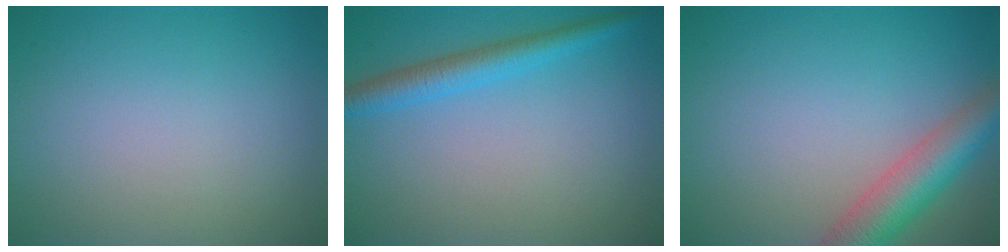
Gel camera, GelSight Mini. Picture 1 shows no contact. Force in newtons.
{"total": 3.0, "press": 3.0, "slide": 0.0}
{"total": 5.3, "press": 5.3, "slide": 0.3}